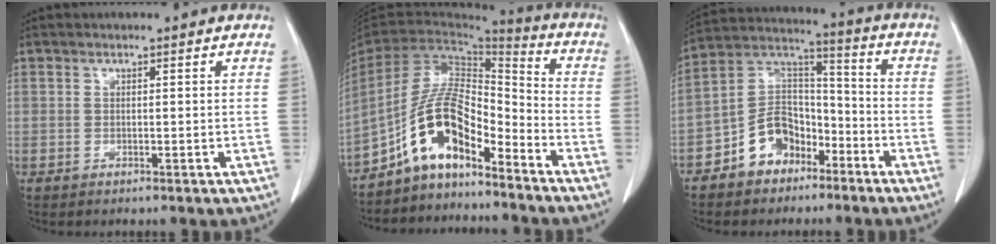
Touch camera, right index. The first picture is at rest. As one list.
[{"total": 11.0, "force": [-7.4, 3.6, 7.3], "torque": [-0.142, 0.033, -0.136]}, {"total": 10.2, "force": [-5.8, 7.1, 4.6], "torque": [-0.095, 0.035, -0.105]}]